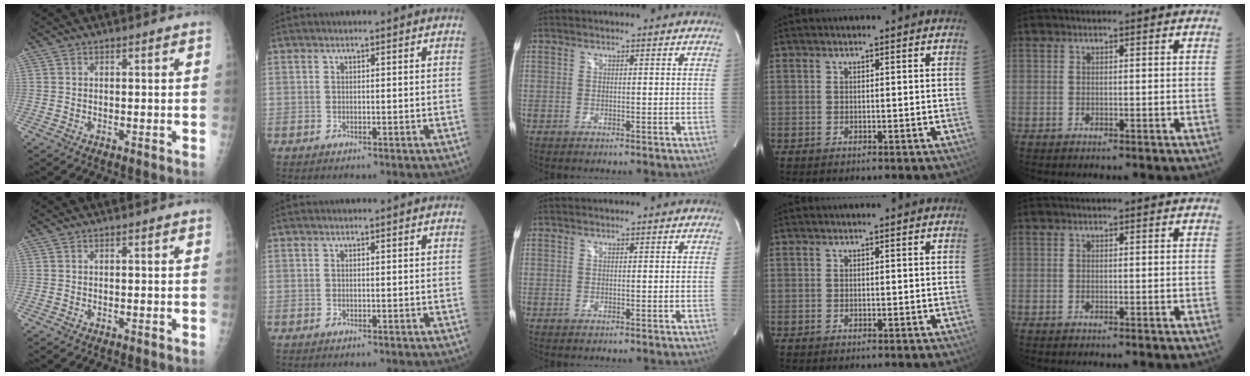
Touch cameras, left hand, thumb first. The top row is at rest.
{}